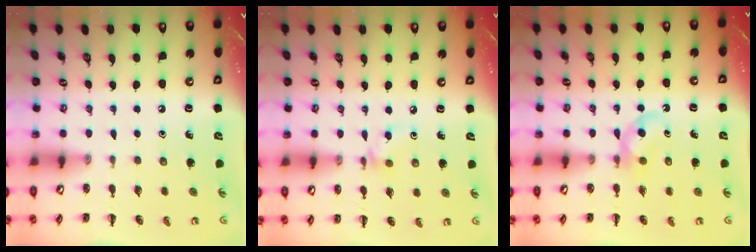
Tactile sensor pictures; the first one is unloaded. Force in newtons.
{"total": 5.6, "press": 5.4, "slide": 1.6}
{"total": 4.1, "press": 3.8, "slide": 1.5}